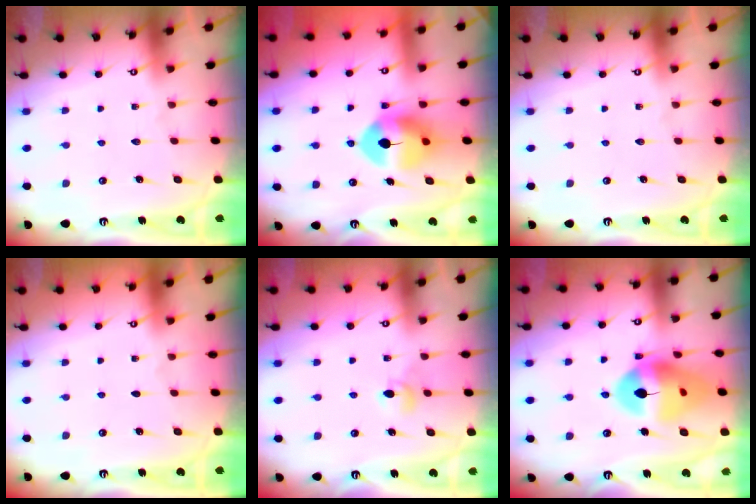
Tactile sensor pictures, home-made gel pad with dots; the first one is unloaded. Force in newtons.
{"total": 9.4, "press": 9.2, "slide": 1.5}
{"total": 0.0}
{"total": 0.0}
{"total": 5.0, "press": 5.0, "slide": 0.6}
{"total": 17.0, "press": 16.8, "slide": 2.1}